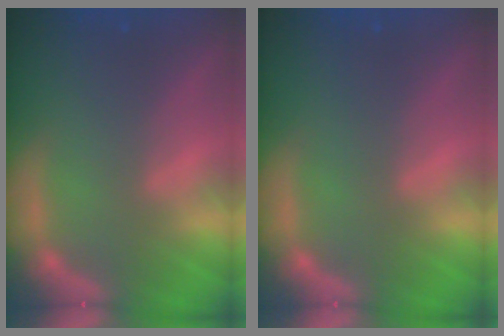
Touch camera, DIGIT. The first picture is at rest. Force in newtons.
{"total": 0.0}